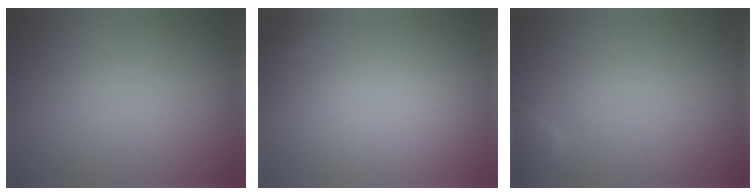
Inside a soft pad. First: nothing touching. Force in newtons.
{"total": 0.0}
{"total": 0.8, "press": 0.8, "slide": 0.1}